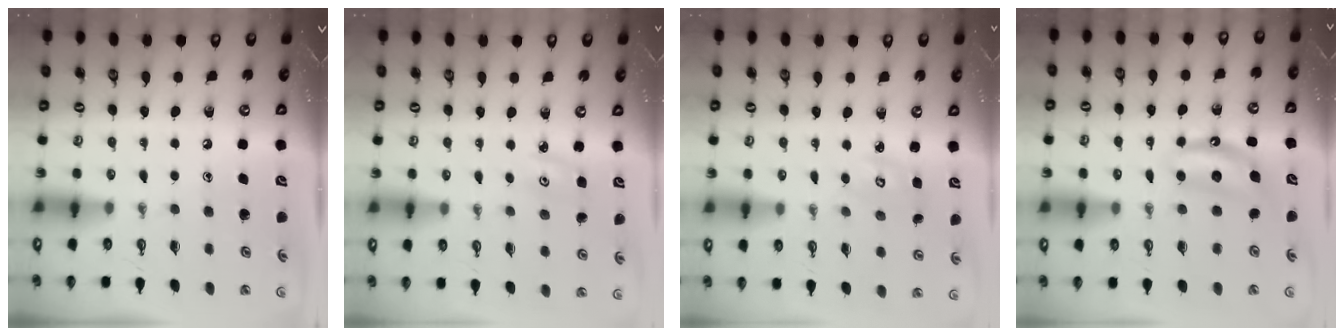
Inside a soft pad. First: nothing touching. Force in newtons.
{"total": 3.5, "press": 3.4, "slide": 0.4}
{"total": 3.7, "press": 3.6, "slide": 0.3}
{"total": 6.7, "press": 6.6, "slide": 0.4}